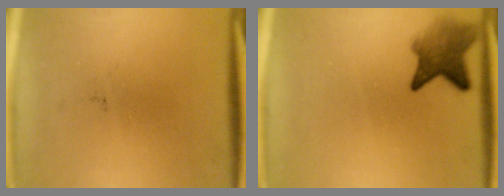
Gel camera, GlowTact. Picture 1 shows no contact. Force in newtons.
{"total": 5.0}